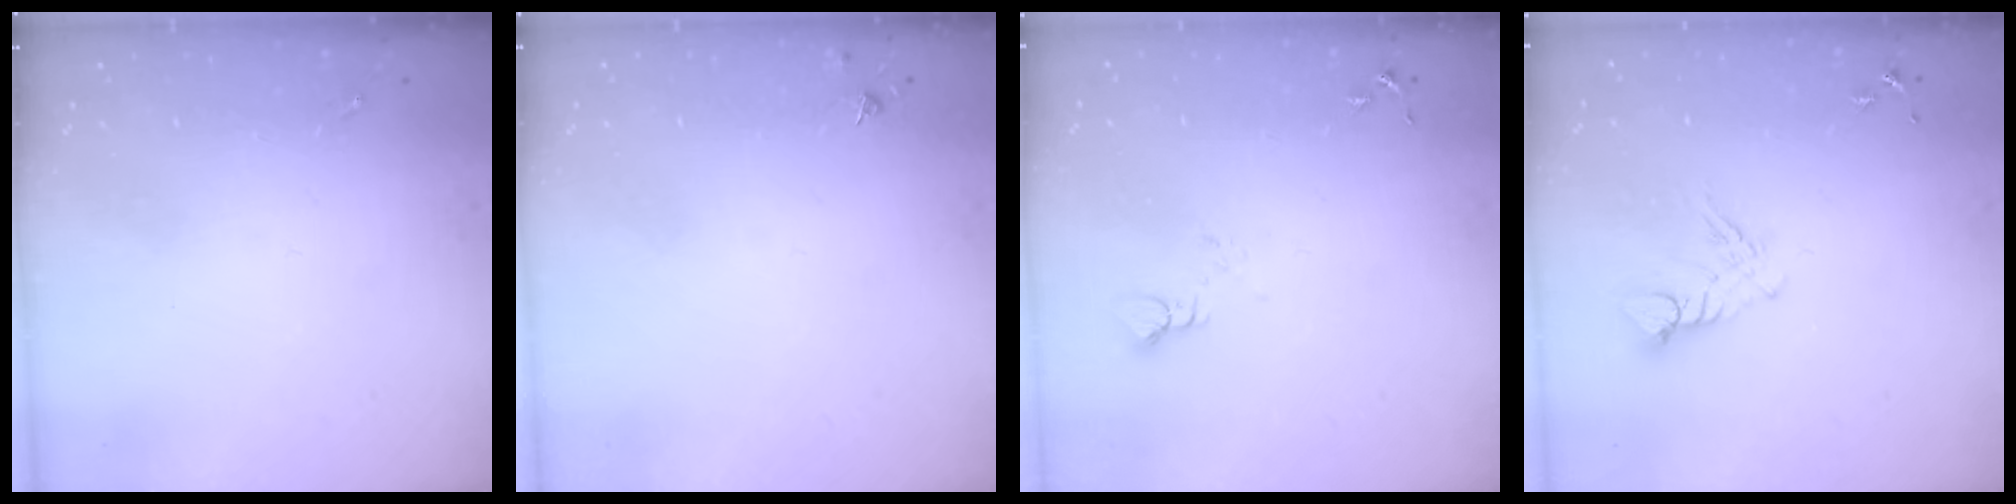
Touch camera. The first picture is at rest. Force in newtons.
{"total": 3.3, "press": 3.3, "slide": 0.5}
{"total": 3.2, "press": 3.2, "slide": 0.1}
{"total": 8.2, "press": 8.2, "slide": 0.9}